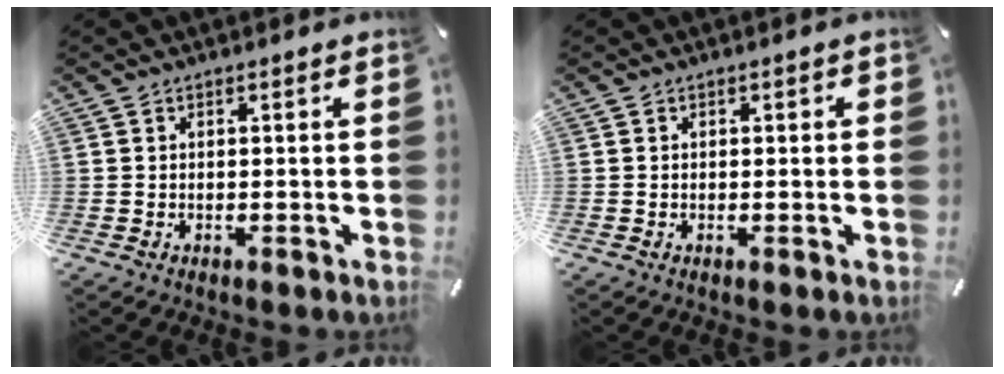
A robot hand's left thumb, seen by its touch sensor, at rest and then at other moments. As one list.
[{"total": 0.6, "force": [-0.1, 0.5, 0.4], "torque": [-0.008, 0.001, -0.003]}]